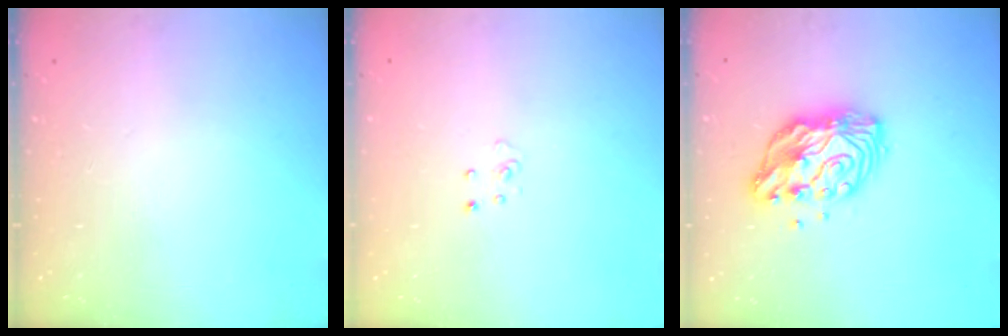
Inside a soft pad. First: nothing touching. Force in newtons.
{"total": 2.5, "press": 2.5, "slide": 0.3}
{"total": 11.3, "press": 11.3, "slide": 1.0}